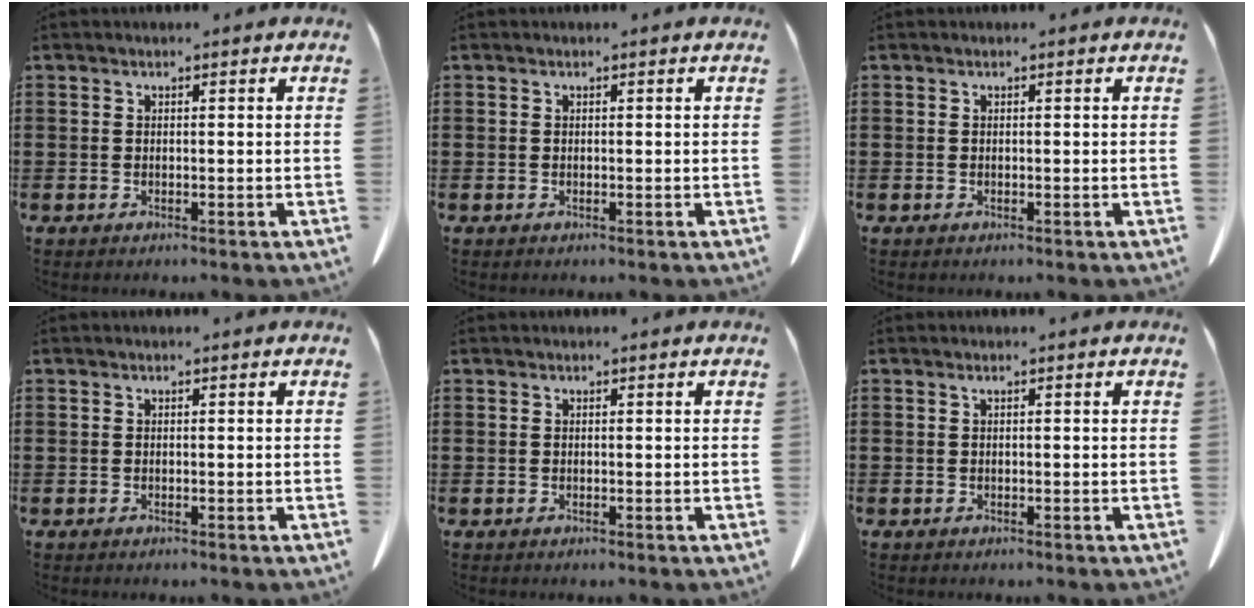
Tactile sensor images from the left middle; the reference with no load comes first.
{"total": 0.0}
{"total": 0.0}
{"total": 0.0}
{"total": 0.0}
{"total": 0.0}